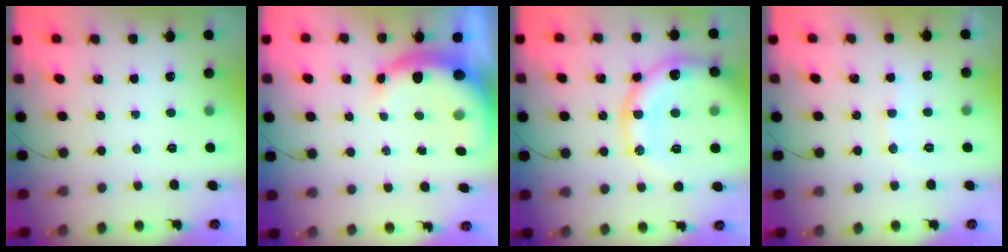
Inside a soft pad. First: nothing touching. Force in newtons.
{"total": 8.6, "press": 8.5, "slide": 1.2}
{"total": 18.8, "press": 18.6, "slide": 2.9}
{"total": 6.7, "press": 6.6, "slide": 1.3}